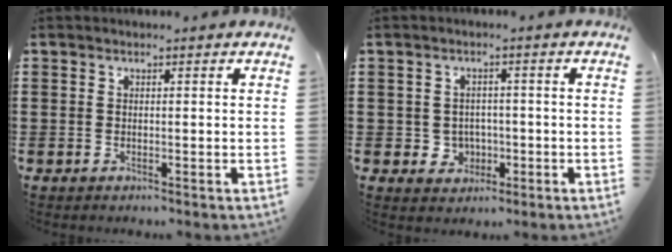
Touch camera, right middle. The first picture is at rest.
{"total": 2.6, "force": [-0.4, 2.5, 0.7], "torque": [-0.025, 0.005, -0.011]}